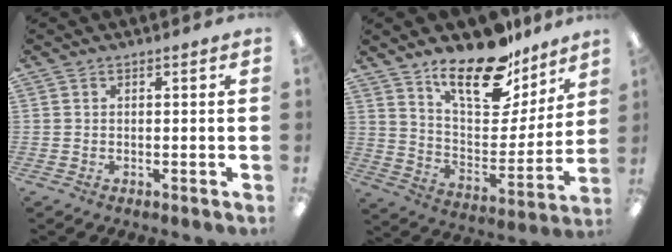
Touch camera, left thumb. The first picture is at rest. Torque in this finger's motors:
{"motor_torque": [0.36, 0.33, 1.40, -1.37, 0.24]}